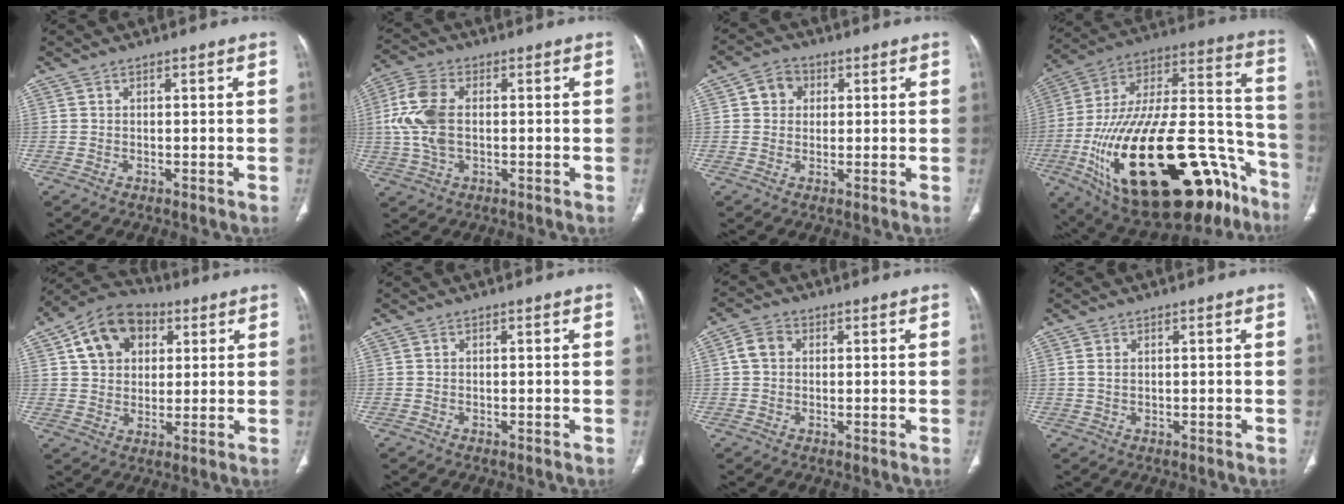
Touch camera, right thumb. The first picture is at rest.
{"total": 10.1, "force": [0.4, 6.0, 8.1], "torque": [-0.189, 0.012, 0.008]}
{"total": 4.9, "force": [1.2, 4.3, 2.0], "torque": [-0.011, 0.006, 0.016]}
{"total": 42.8, "force": [-18.6, 18.7, 33.7], "torque": [-0.531, 0.066, -0.283]}
{"total": 13.0, "force": [4.7, 9.5, 7.5], "torque": [-0.102, 0.003, 0.072]}
{"total": 0.0}
{"total": 3.8, "force": [0.6, 3.1, 2.1], "torque": [-0.038, 0.012, 0.009]}
{"total": 1.5, "force": [0.5, 0.9, 1.1], "torque": [-0.025, 0.001, 0.016]}